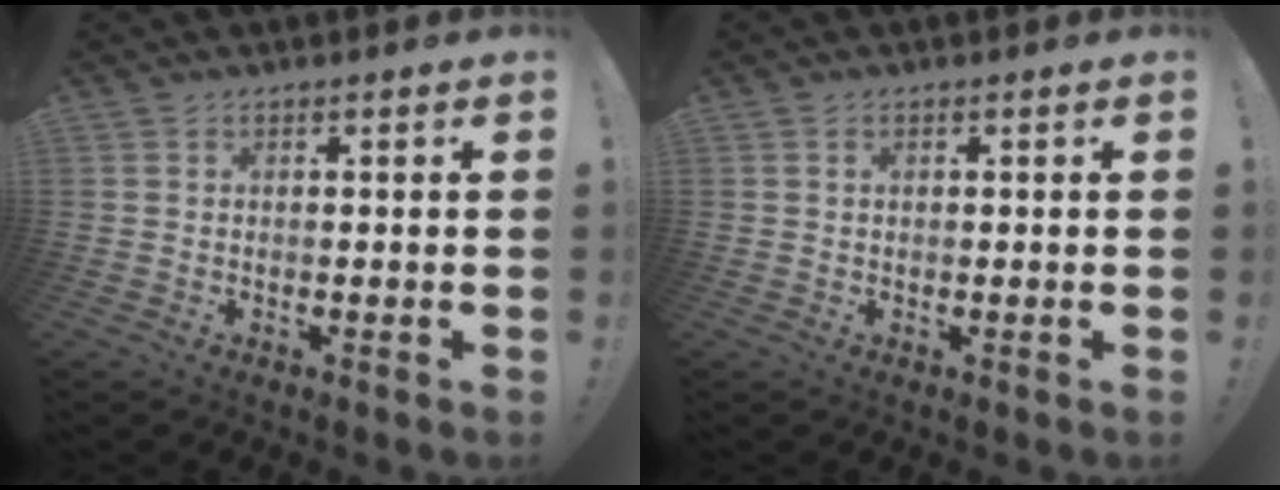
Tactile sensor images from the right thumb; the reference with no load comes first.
{"total": 0.6, "force": [0.3, 0.4, 0.3], "torque": [-0.001, -0.001, 0.005]}